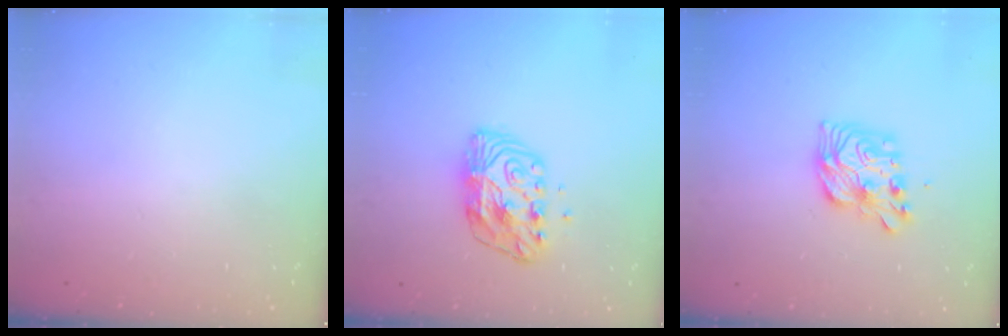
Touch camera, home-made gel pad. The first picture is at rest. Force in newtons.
{"total": 9.7, "press": 9.7, "slide": 0.9}
{"total": 10.5, "press": 10.5, "slide": 1.0}